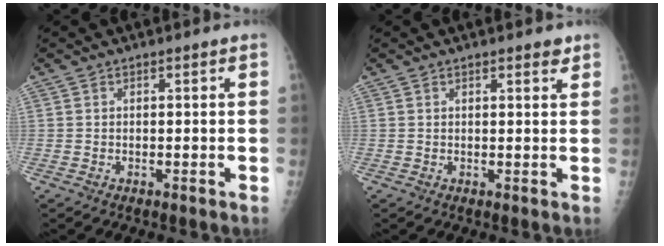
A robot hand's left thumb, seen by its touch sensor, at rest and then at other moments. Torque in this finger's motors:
{"motor_torque": [-0.09, 0.09, -0.21, -0.23, 0.05]}